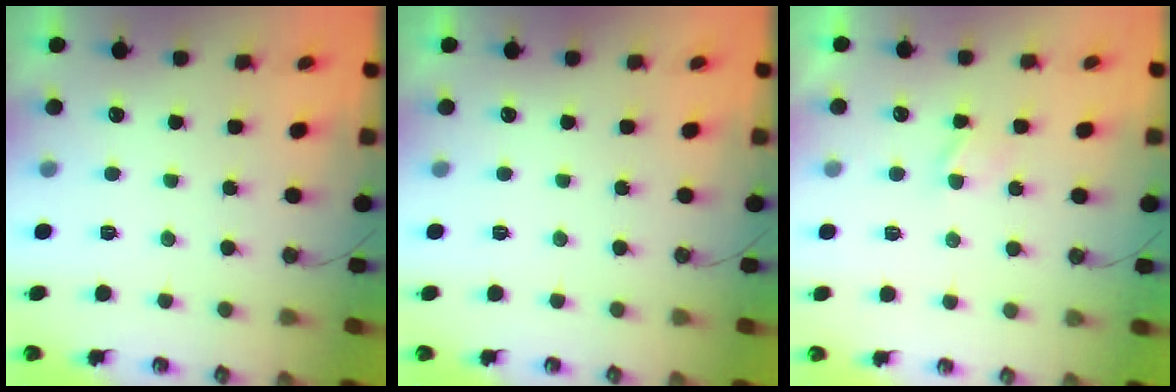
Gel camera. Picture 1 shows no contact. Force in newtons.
{"total": 0.0}
{"total": 2.2, "press": 2.1, "slide": 0.4}